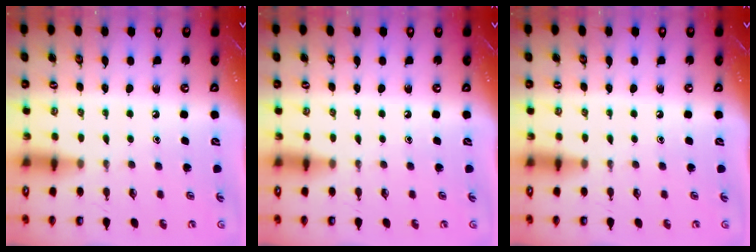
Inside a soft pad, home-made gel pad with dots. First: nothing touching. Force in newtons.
{"total": 0.0}
{"total": 0.0}